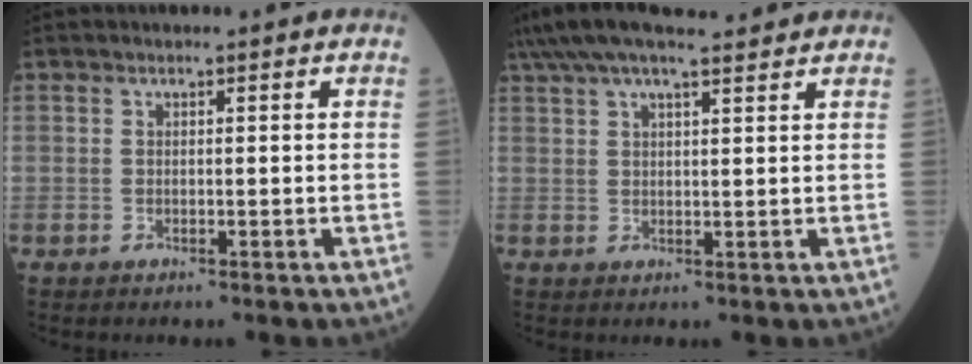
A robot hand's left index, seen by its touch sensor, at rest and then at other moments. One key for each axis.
{"total": 12.1, "fx": 10.4, "fy": 1.6, "fz": 5.9, "tx": -0.110, "ty": 0.047, "tz": 0.165}